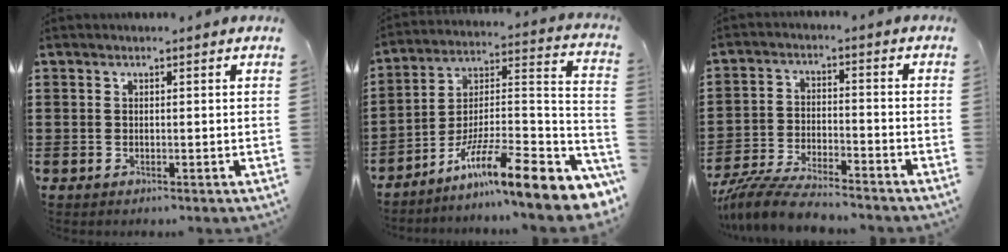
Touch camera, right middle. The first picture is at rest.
{"total": 12.1, "force": [-7.8, 1.4, 9.2], "torque": [-0.152, -0.006, -0.146]}
{"total": 7.4, "force": [-6.9, 0.8, 2.6], "torque": [-0.061, 0.001, -0.135]}